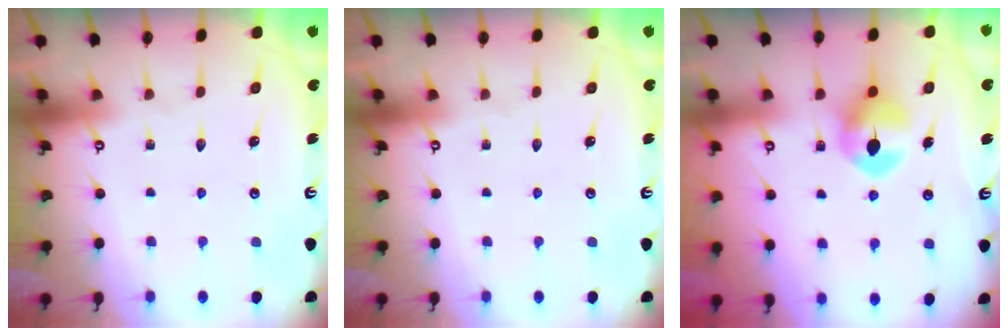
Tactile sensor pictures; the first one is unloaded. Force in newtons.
{"total": 0.0}
{"total": 9.2, "press": 9.2, "slide": 0.6}